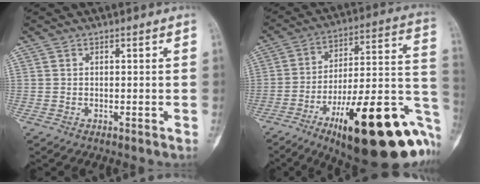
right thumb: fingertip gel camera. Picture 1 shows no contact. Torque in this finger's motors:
{"motor_torque": [3.26, 1.74, 1.72, -1.05, 0.59]}